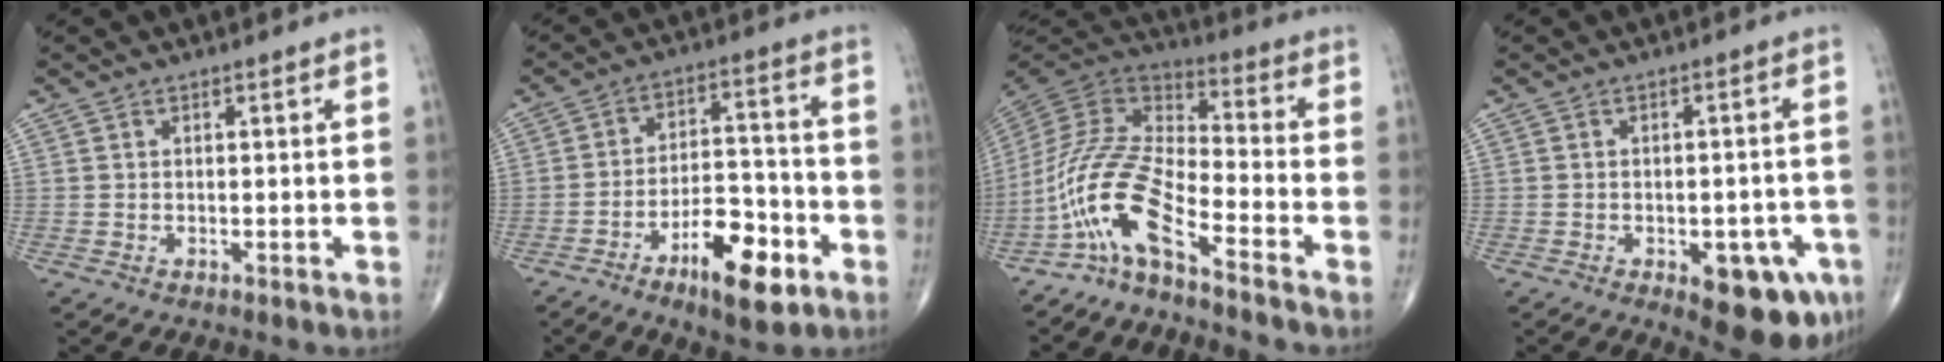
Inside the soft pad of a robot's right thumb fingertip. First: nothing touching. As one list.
[{"total": 13.1, "force": [-6.7, 5.2, 10.0], "torque": [-0.139, 0.040, -0.103]}, {"total": 13.0, "force": [-8.4, 2.8, 9.6], "torque": [-0.208, 0.075, -0.173]}, {"total": 11.6, "force": [-5.2, 5.0, 9.0], "torque": [-0.082, 0.015, -0.058]}]